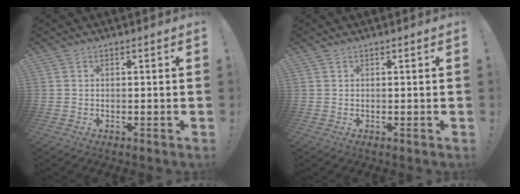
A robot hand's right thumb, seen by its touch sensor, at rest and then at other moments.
{"total": 0.0}